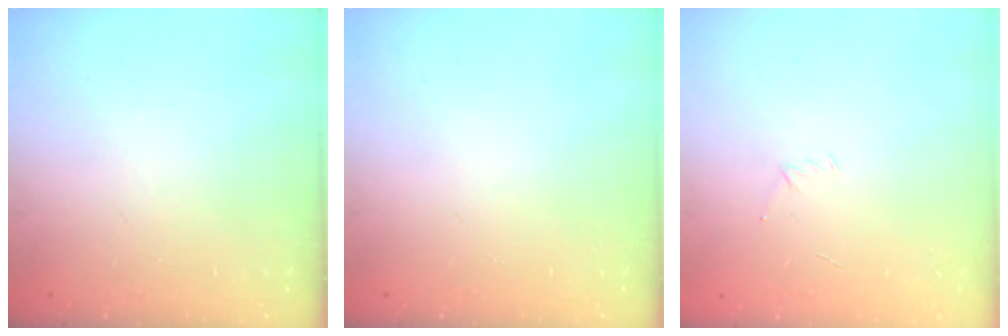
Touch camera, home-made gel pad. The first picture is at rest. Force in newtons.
{"total": 0.0}
{"total": 2.9, "press": 2.8, "slide": 0.8}